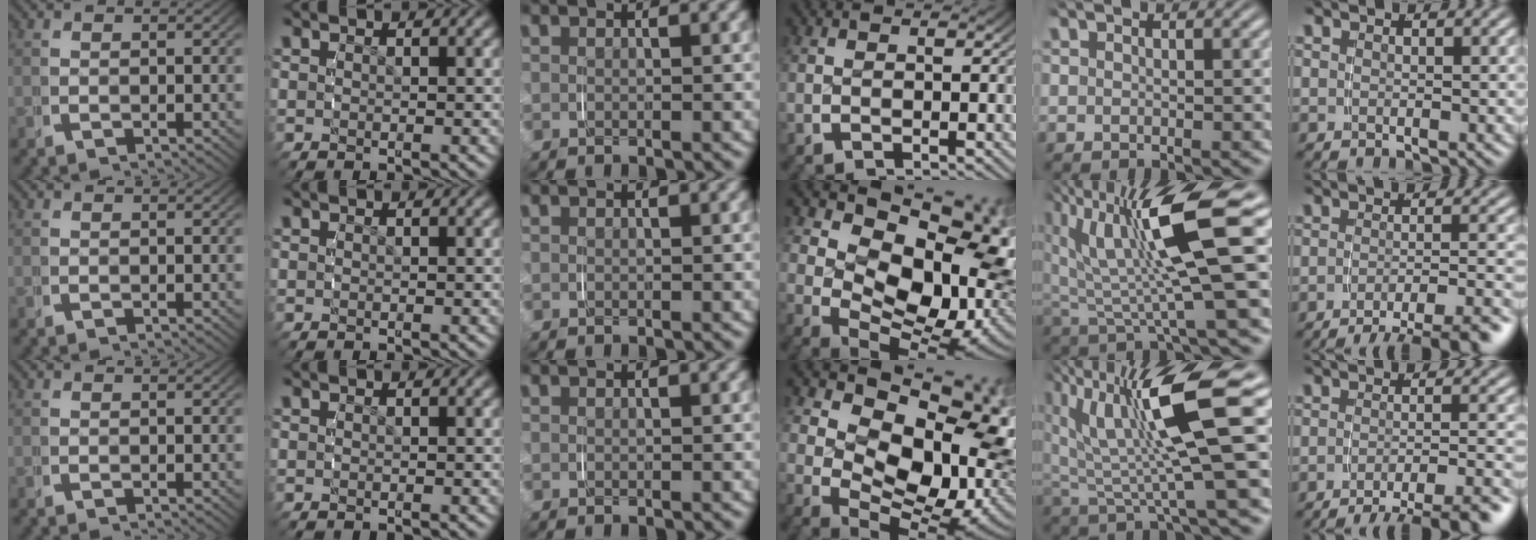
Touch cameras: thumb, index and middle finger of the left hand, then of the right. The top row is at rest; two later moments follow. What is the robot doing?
{"motion": "grasp_and_lifting", "object": "phone"}